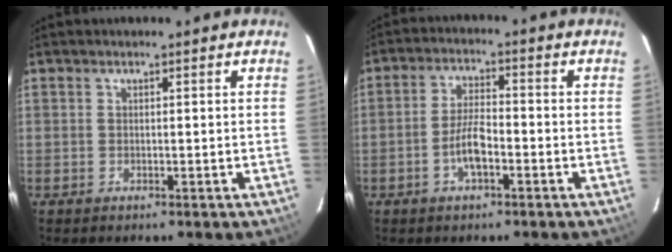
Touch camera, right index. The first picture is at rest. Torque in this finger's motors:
{"motor_torque": [1.01, -0.11, 0.14, 0.05]}